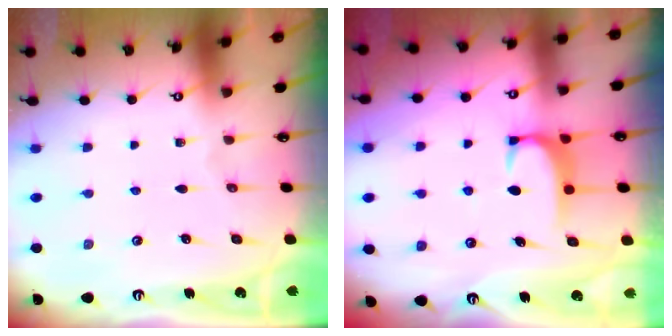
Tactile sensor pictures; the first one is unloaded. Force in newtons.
{"total": 1.8, "press": 1.7, "slide": 0.6}